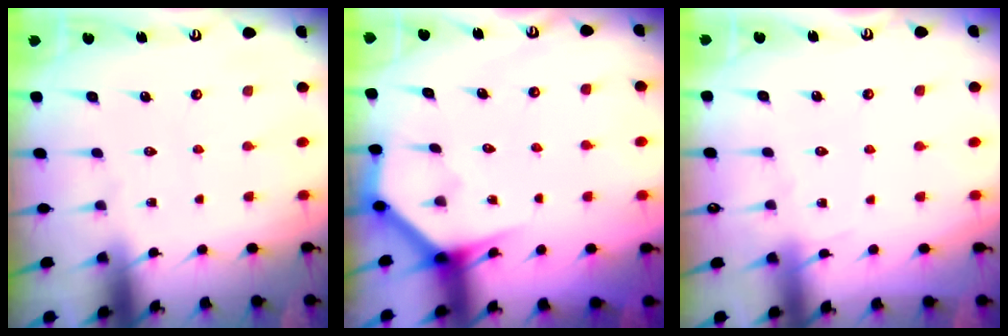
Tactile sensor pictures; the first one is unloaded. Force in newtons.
{"total": 3.8, "press": 3.8, "slide": 0.2}
{"total": 4.2, "press": 4.2, "slide": 0.5}